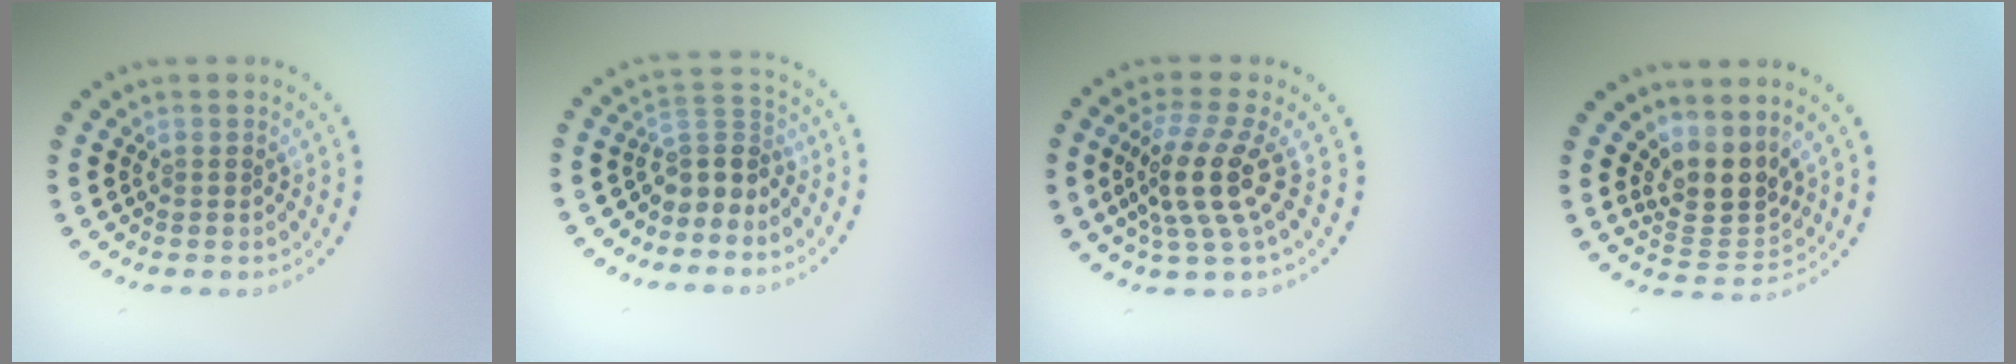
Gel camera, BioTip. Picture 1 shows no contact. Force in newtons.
{"total": 3.0, "press": 2.1, "slide": 2.0}
{"total": 4.3, "press": 3.3, "slide": 2.8}
{"total": 3.6, "press": 2.7, "slide": 2.4}